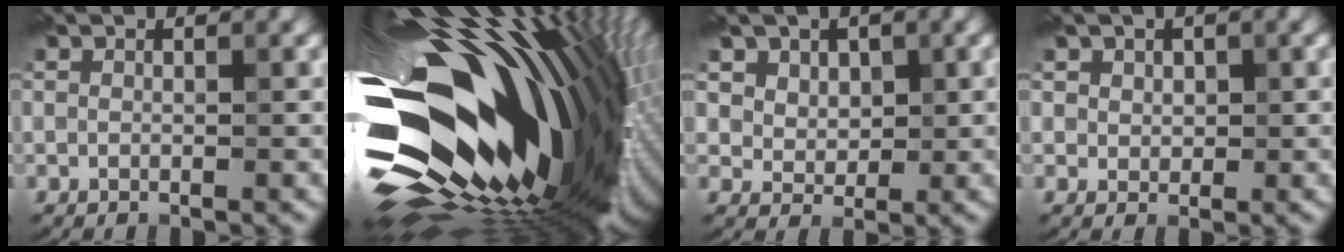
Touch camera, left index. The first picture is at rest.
{"total": 20.9, "force": [-0.6, 10.9, 17.8], "torque": [-0.307, -0.033, -0.023]}
{"total": 4.2, "force": [2.5, 3.0, 1.6], "torque": [-0.051, -0.015, 0.060]}
{"total": 1.8, "force": [1.1, 1.3, 0.6], "torque": [-0.014, -0.004, 0.024]}